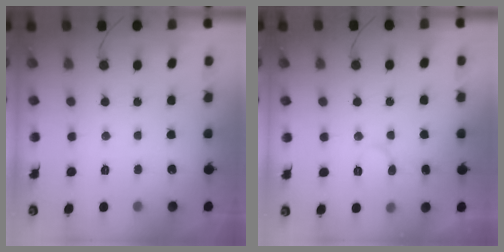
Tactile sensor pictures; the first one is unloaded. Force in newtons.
{"total": 6.6, "press": 6.6, "slide": 0.6}